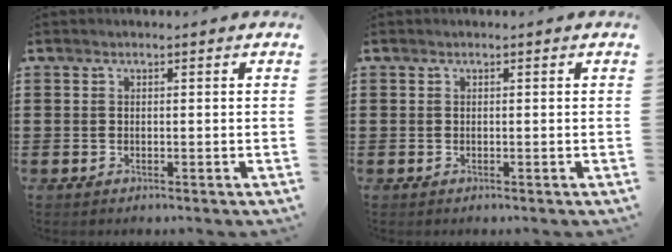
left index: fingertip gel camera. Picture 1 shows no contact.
{"total": 0.0}